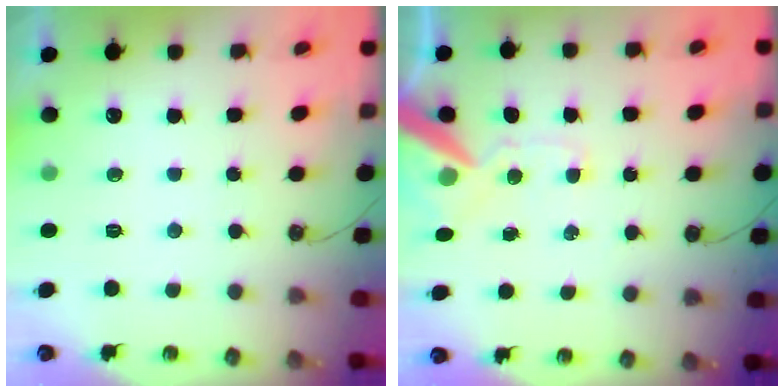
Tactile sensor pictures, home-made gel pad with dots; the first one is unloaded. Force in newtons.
{"total": 13.1, "press": 12.9, "slide": 2.2}